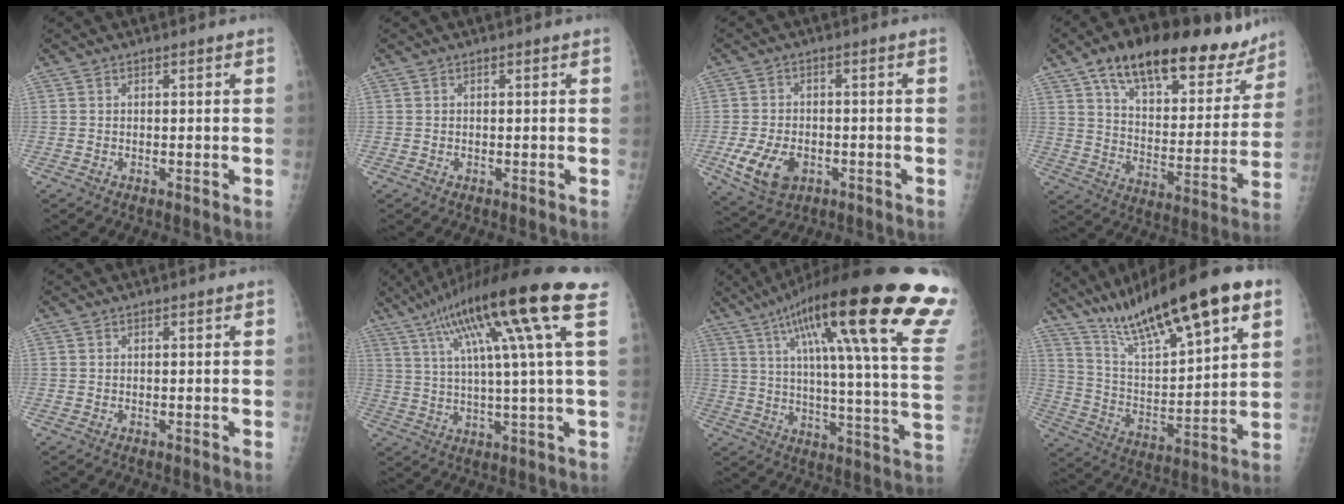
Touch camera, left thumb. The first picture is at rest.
{"total": 0.0}
{"total": 8.9, "force": [-3.0, 5.9, 5.9], "torque": [-0.108, 0.004, -0.044]}
{"total": 26.4, "force": [18.1, 11.4, 15.5], "torque": [-0.194, -0.048, 0.274]}
{"total": 0.0}
{"total": 19.5, "force": [9.4, 0.5, 17.0], "torque": [-0.279, -0.002, 0.149]}
{"total": 34.1, "force": [20.5, 4.7, 26.9], "torque": [-0.317, -0.056, 0.290]}
{"total": 24.6, "force": [15.1, 6.0, 18.5], "torque": [-0.288, -0.034, 0.259]}